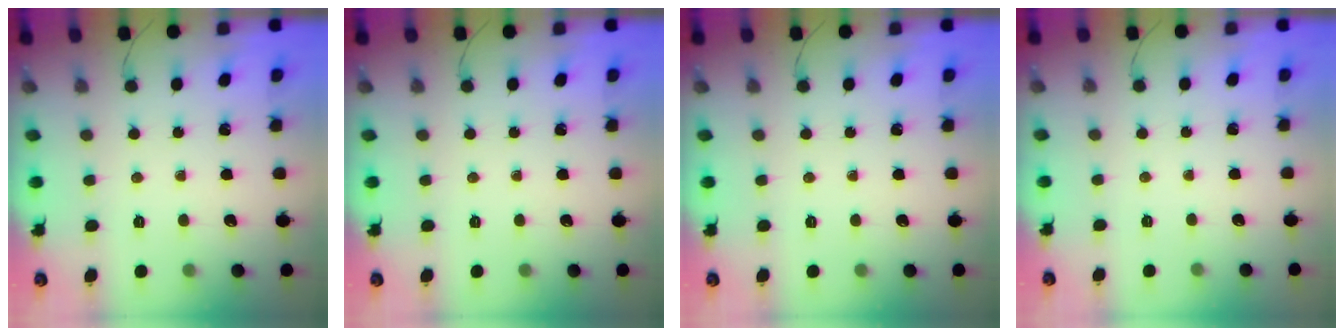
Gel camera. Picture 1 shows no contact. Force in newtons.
{"total": 0.0}
{"total": 0.0}
{"total": 2.4, "press": 2.4, "slide": 0.5}